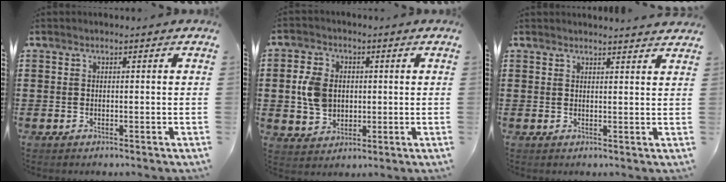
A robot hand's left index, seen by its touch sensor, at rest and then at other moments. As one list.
[{"total": 6.7, "force": [0.2, 5.3, 4.0], "torque": [-0.108, 0.010, -0.001]}, {"total": 2.1, "force": [2.1, -0.3, 0.3], "torque": [-0.010, -0.006, 0.041]}]